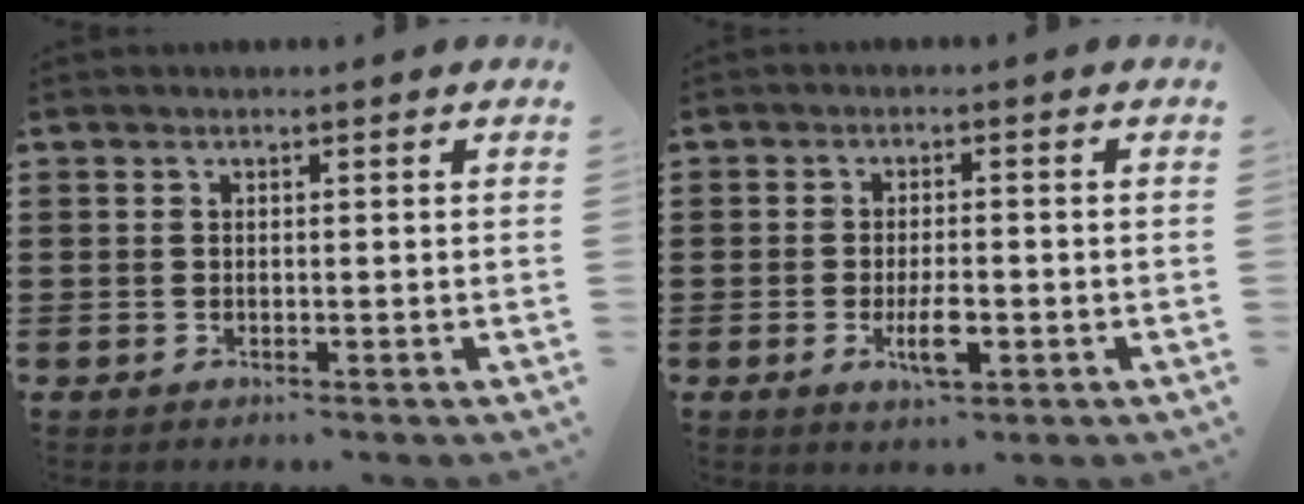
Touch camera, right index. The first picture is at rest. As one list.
[{"total": 4.7, "force": [-1.5, 1.6, 4.1], "torque": [-0.090, -0.003, -0.032]}]